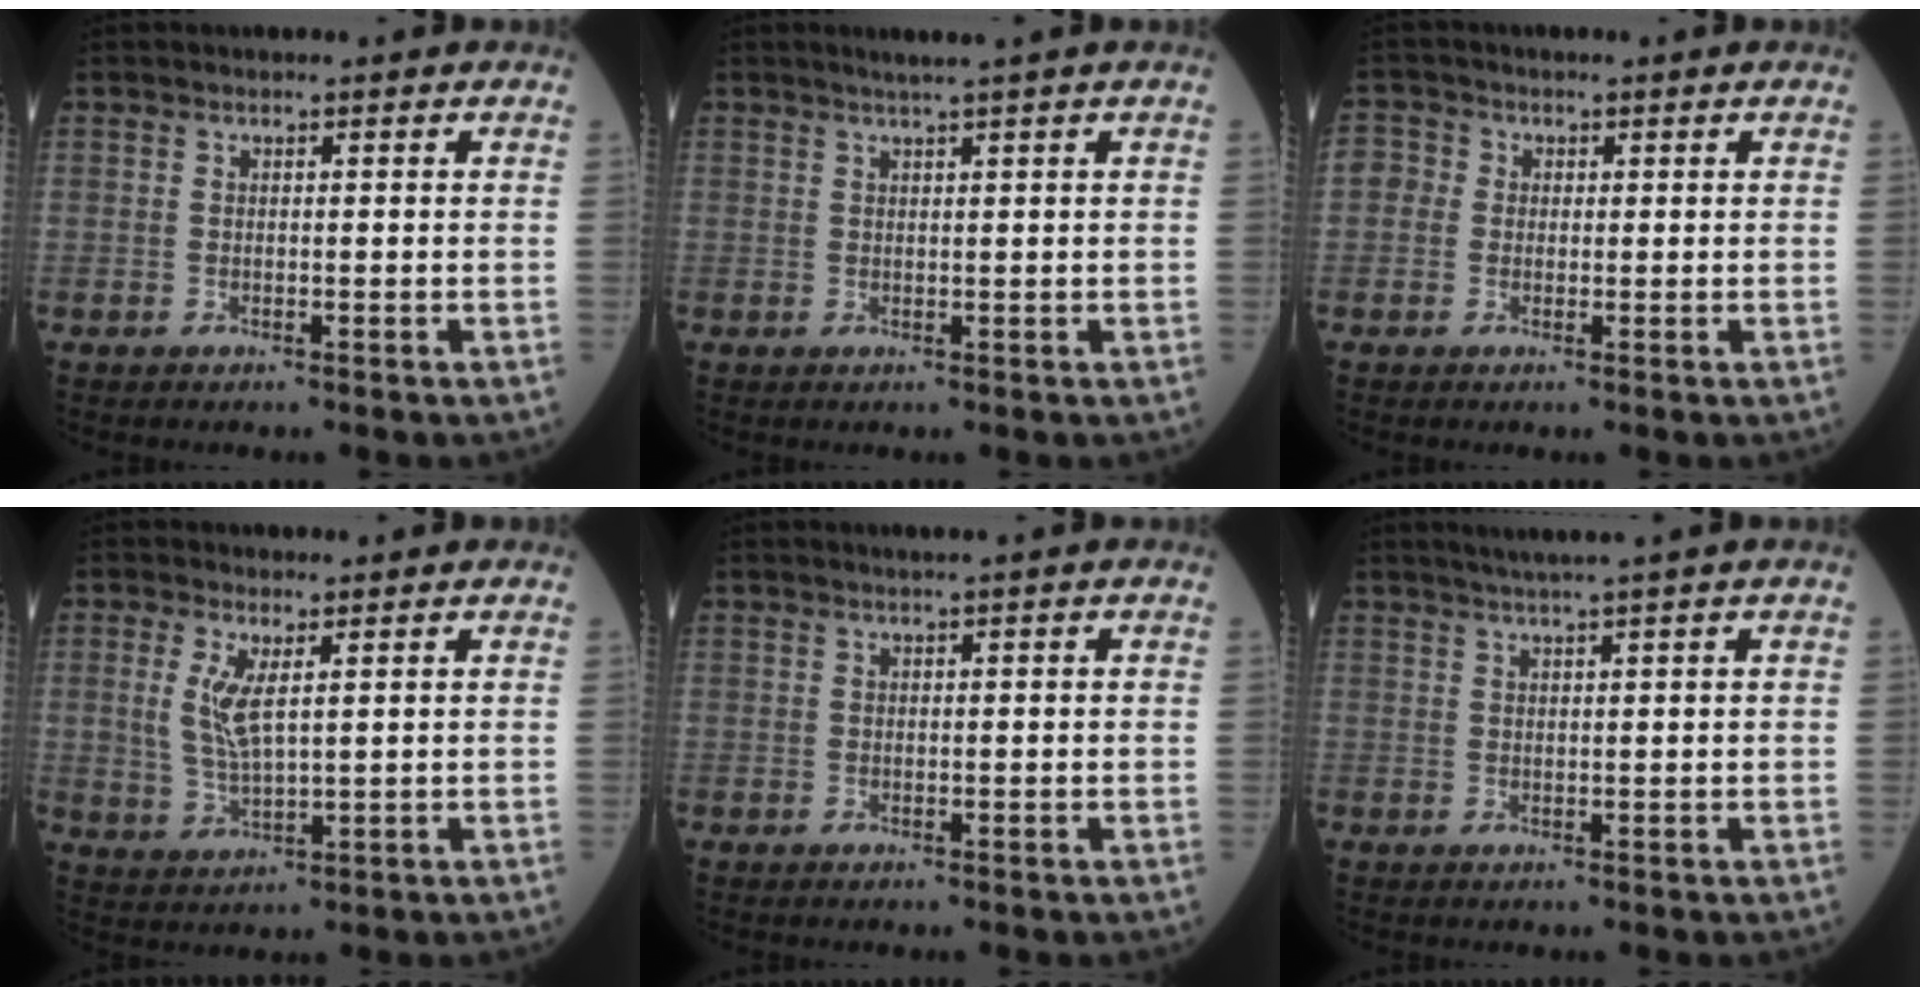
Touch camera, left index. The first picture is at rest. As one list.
[{"total": 2.0, "force": [1.6, -0.8, 1.0], "torque": [-0.016, -0.001, 0.032]}, {"total": 2.6, "force": [0.0, 2.5, 0.7], "torque": [-0.006, 0.011, -0.005]}, {"total": 5.0, "force": [1.4, 1.4, 4.6], "torque": [-0.105, 0.001, 0.043]}, {"total": 0.6, "force": [0.4, -0.2, 0.4], "torque": [-0.013, -0.002, 0.012]}, {"total": 3.3, "force": [2.5, -1.1, 1.8], "torque": [-0.027, 0.006, 0.047]}]